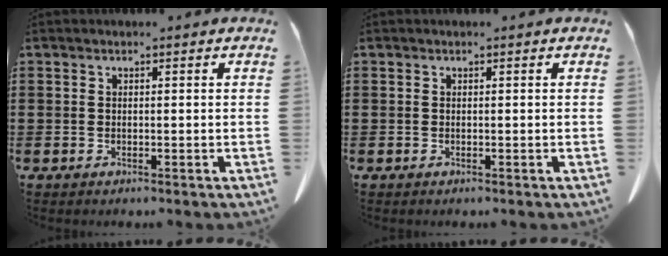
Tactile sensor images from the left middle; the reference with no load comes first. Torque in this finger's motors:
{"motor_torque": [1.06, -1.08, 0.05, 0.01]}